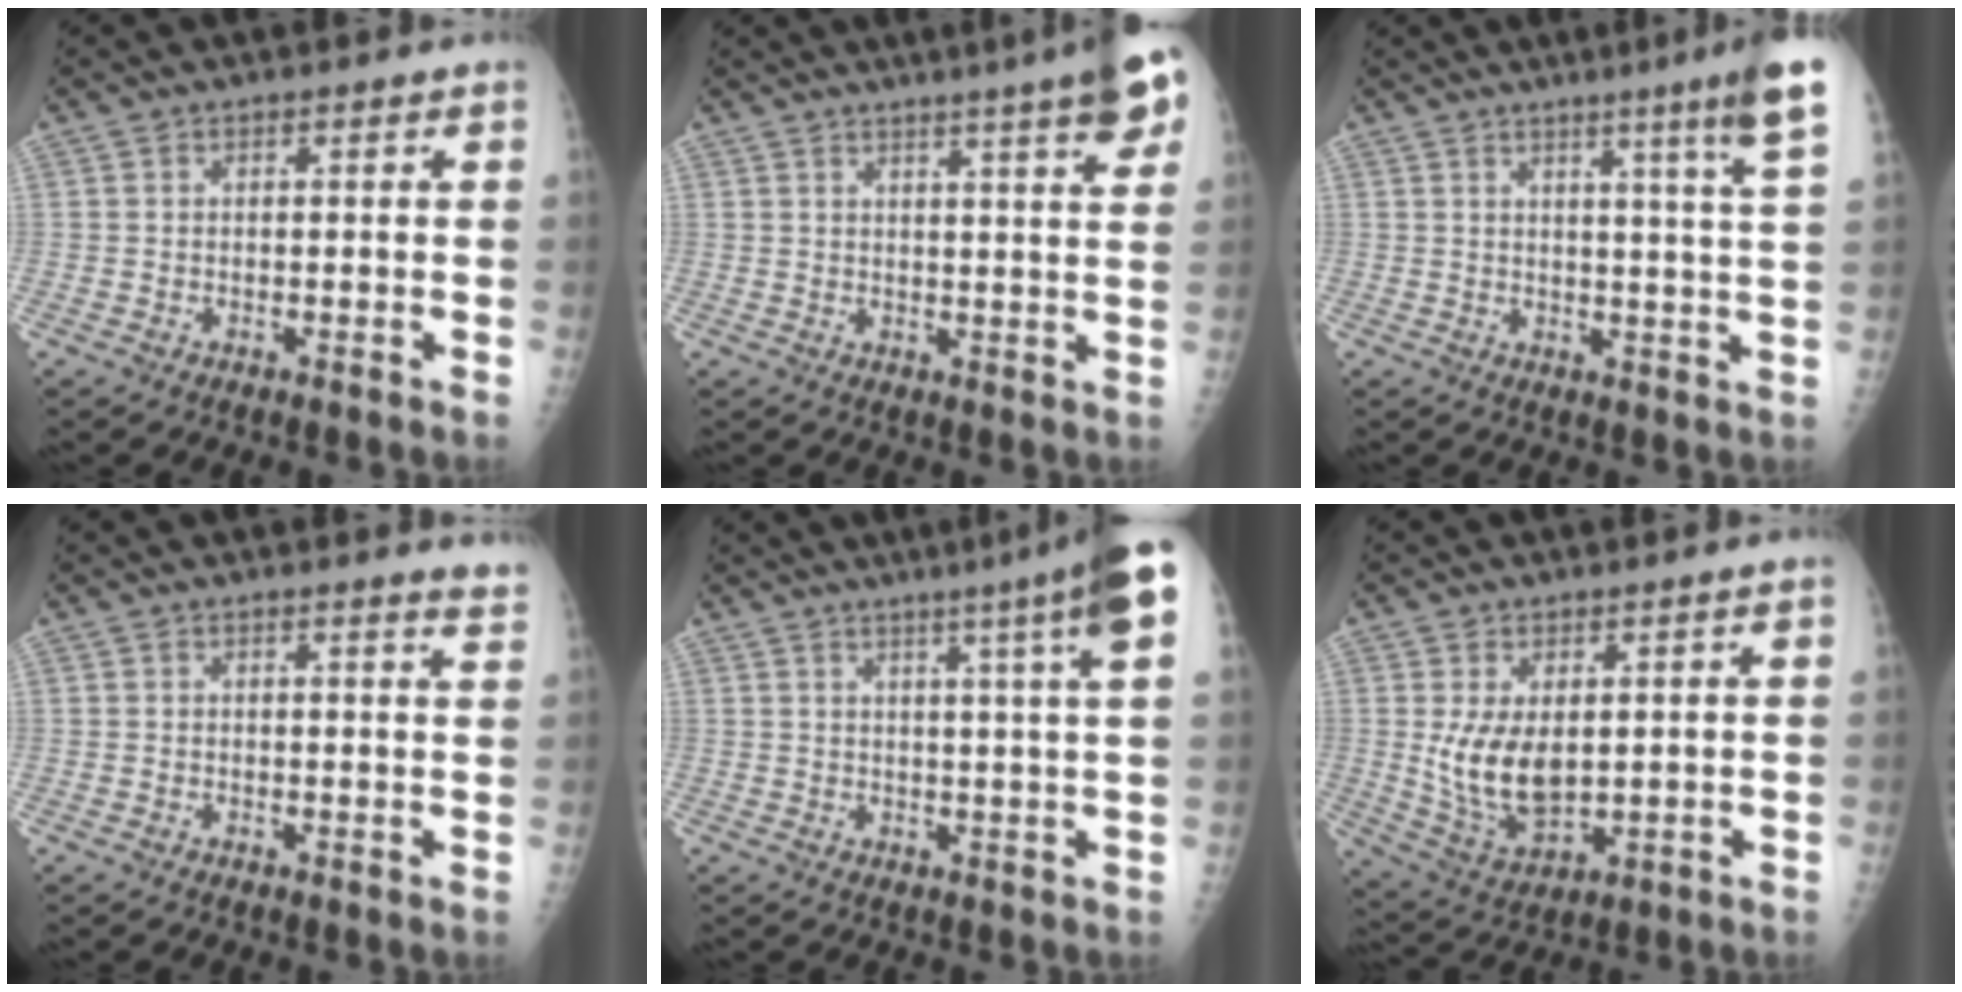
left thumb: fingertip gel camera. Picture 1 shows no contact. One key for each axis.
{"total": 11.8, "fx": 7.3, "fy": 1.4, "fz": 9.2, "tx": -0.107, "ty": -0.019, "tz": 0.082}
{"total": 9.9, "fx": 5.7, "fy": -1.1, "fz": 8.0, "tx": -0.109, "ty": -0.028, "tz": 0.068}
{"total": 3.2, "fx": 3.0, "fy": 0.0, "fz": 1.0, "tx": -0.009, "ty": -0.022, "tz": 0.019}
{"total": 11.7, "fx": 6.3, "fy": -0.7, "fz": 9.8, "tx": -0.134, "ty": -0.010, "tz": 0.071}
{"total": 9.3, "fx": 1.4, "fy": 5.0, "fz": 7.7, "tx": -0.133, "ty": -0.019, "tz": 0.047}